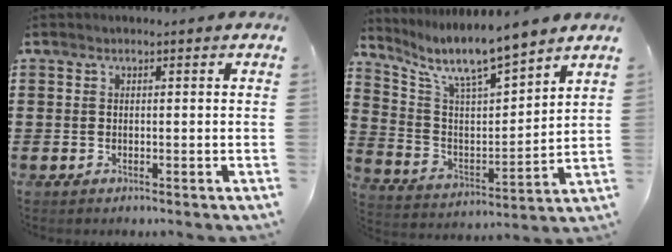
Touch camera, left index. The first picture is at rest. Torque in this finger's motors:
{"motor_torque": [1.06, 1.08, 0.29, 0.21]}